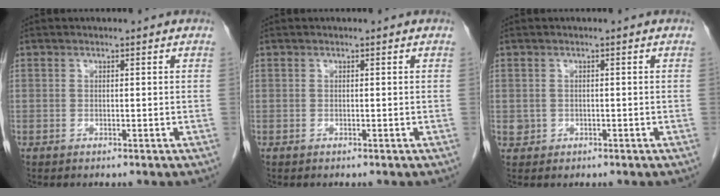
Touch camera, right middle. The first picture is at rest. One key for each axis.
{"total": 0.0}
{"total": 1.5, "fx": -0.2, "fy": 1.5, "fz": 0.3, "tx": -0.004, "ty": 0.004, "tz": 0.003}